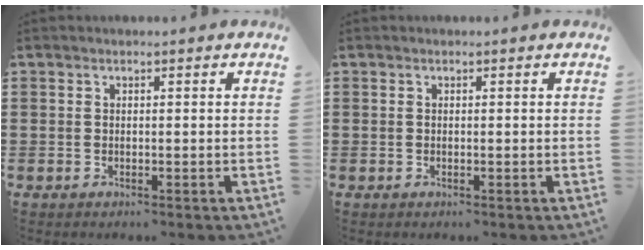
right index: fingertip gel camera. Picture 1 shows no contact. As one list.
[{"total": 0.0}]